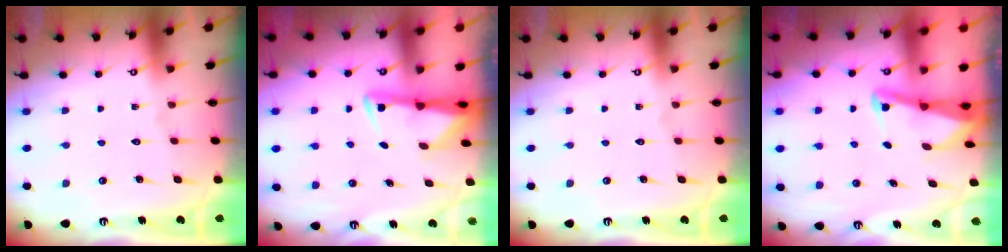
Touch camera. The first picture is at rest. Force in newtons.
{"total": 2.8, "press": 2.8, "slide": 0.4}
{"total": 0.0}
{"total": 2.6, "press": 2.5, "slide": 0.6}